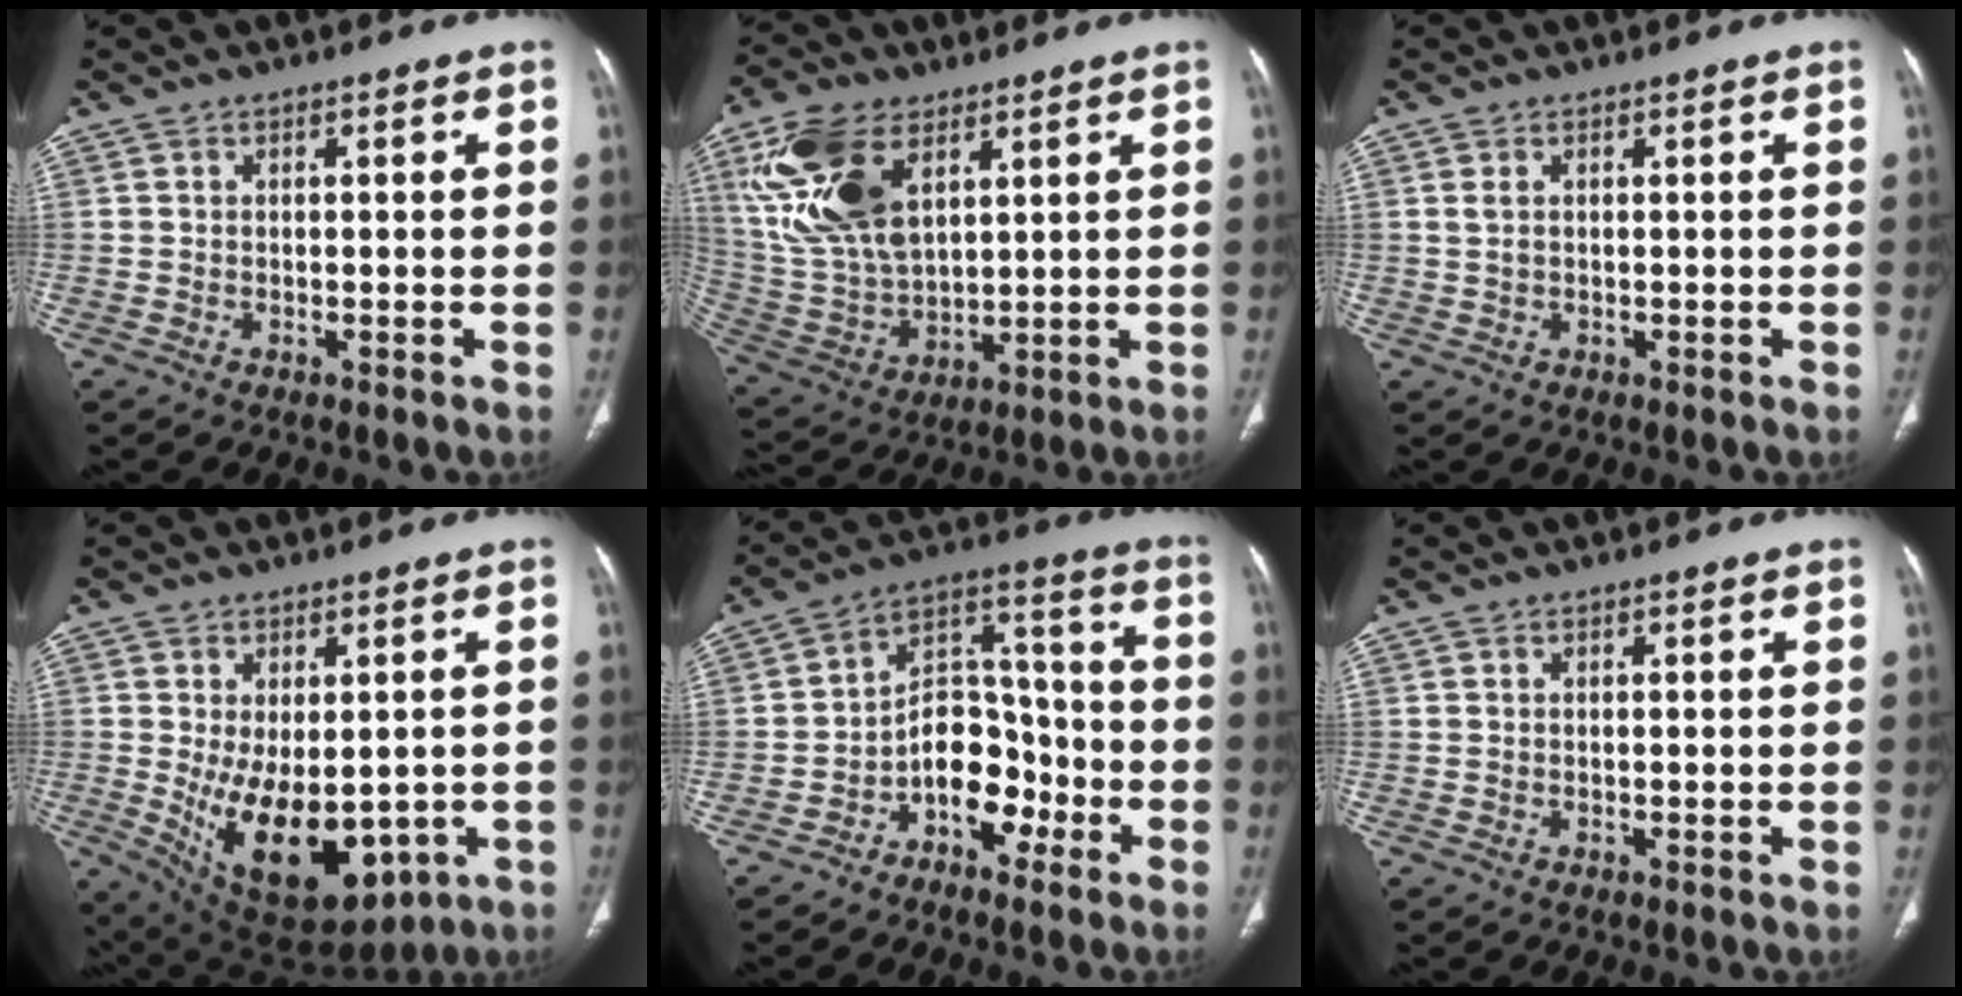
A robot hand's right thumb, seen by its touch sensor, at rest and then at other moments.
{"total": 17.7, "force": [7.6, 9.7, 12.7], "torque": [-0.251, -0.021, 0.158]}
{"total": 1.4, "force": [0.5, 0.7, 1.0], "torque": [-0.028, 0.005, 0.015]}
{"total": 17.1, "force": [-3.5, 9.8, 13.6], "torque": [-0.202, -0.020, -0.021]}
{"total": 11.1, "force": [-5.2, 7.4, 6.5], "torque": [-0.061, 0.069, -0.090]}
{"total": 0.0}